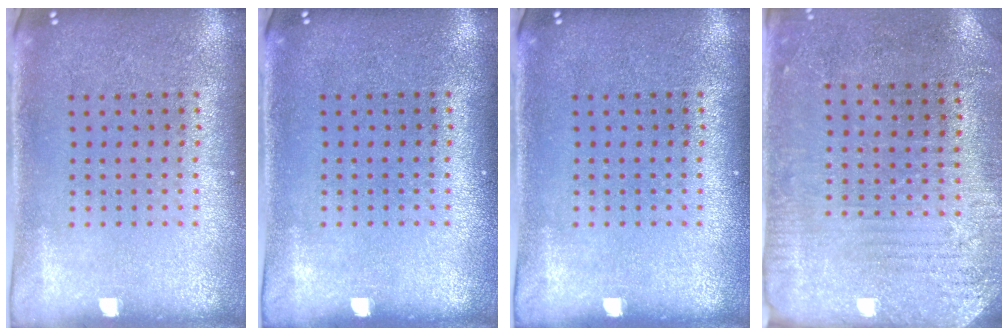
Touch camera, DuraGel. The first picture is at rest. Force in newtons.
{"total": 0.0}
{"total": 0.0}
{"total": 2.8, "press": 2.4, "slide": 1.4}